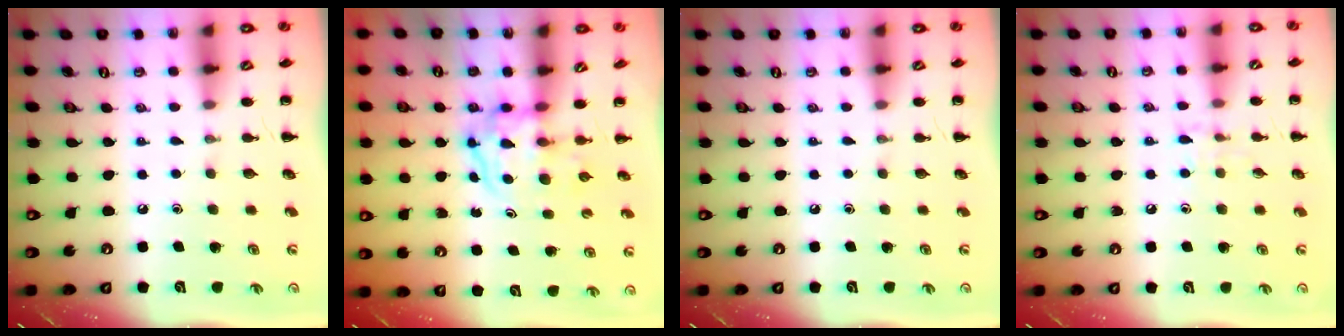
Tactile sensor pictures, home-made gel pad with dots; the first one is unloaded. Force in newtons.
{"total": 3.6, "press": 3.6, "slide": 0.6}
{"total": 0.0}
{"total": 5.7, "press": 5.6, "slide": 1.4}